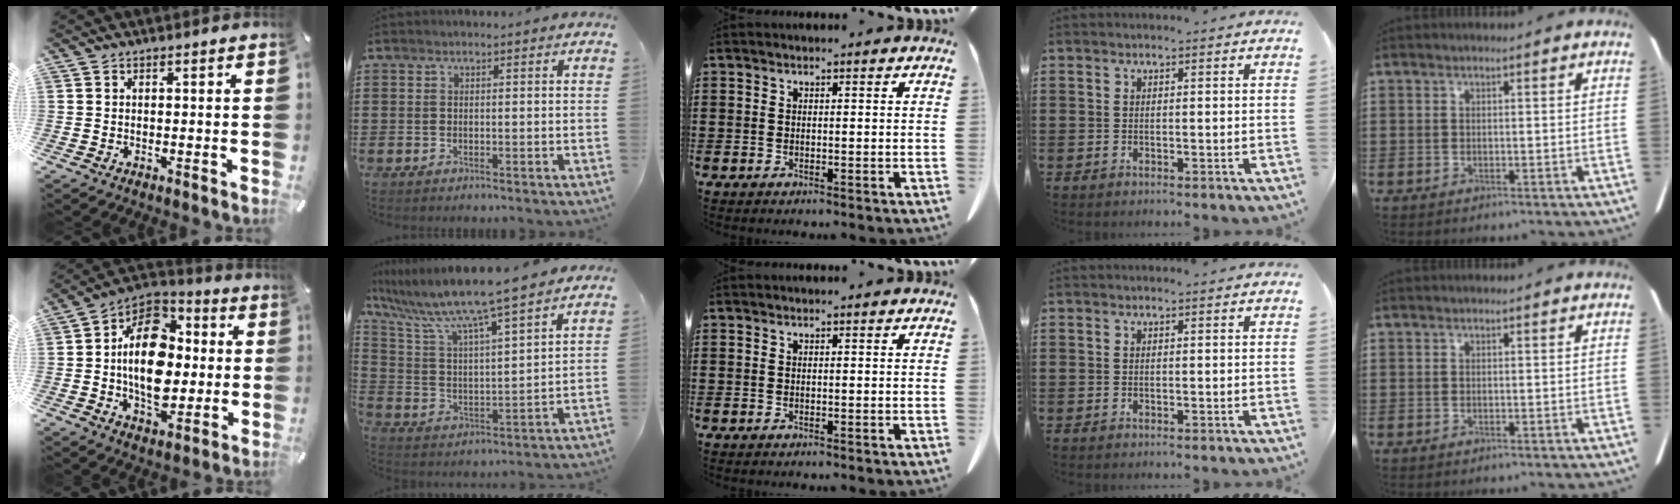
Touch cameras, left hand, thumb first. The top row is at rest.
{"thumb": {"total": 18.6, "force": [-0.8, 13.0, 13.3], "torque": [-0.243, 0.007, -0.018]}, "index": {"total": 9.0, "force": [7.9, -0.7, 4.3], "torque": [-0.118, -0.053, 0.126]}}